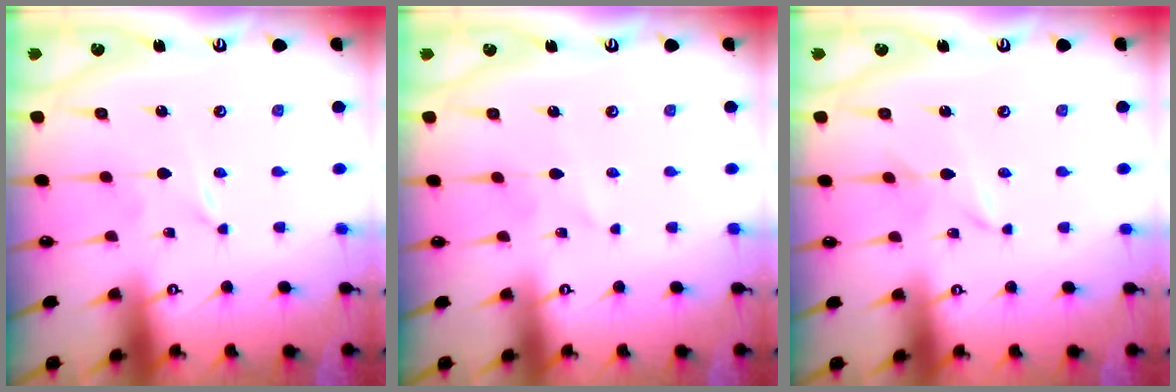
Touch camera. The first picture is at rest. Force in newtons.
{"total": 2.6, "press": 2.6, "slide": 0.4}
{"total": 1.9, "press": 1.9, "slide": 0.3}